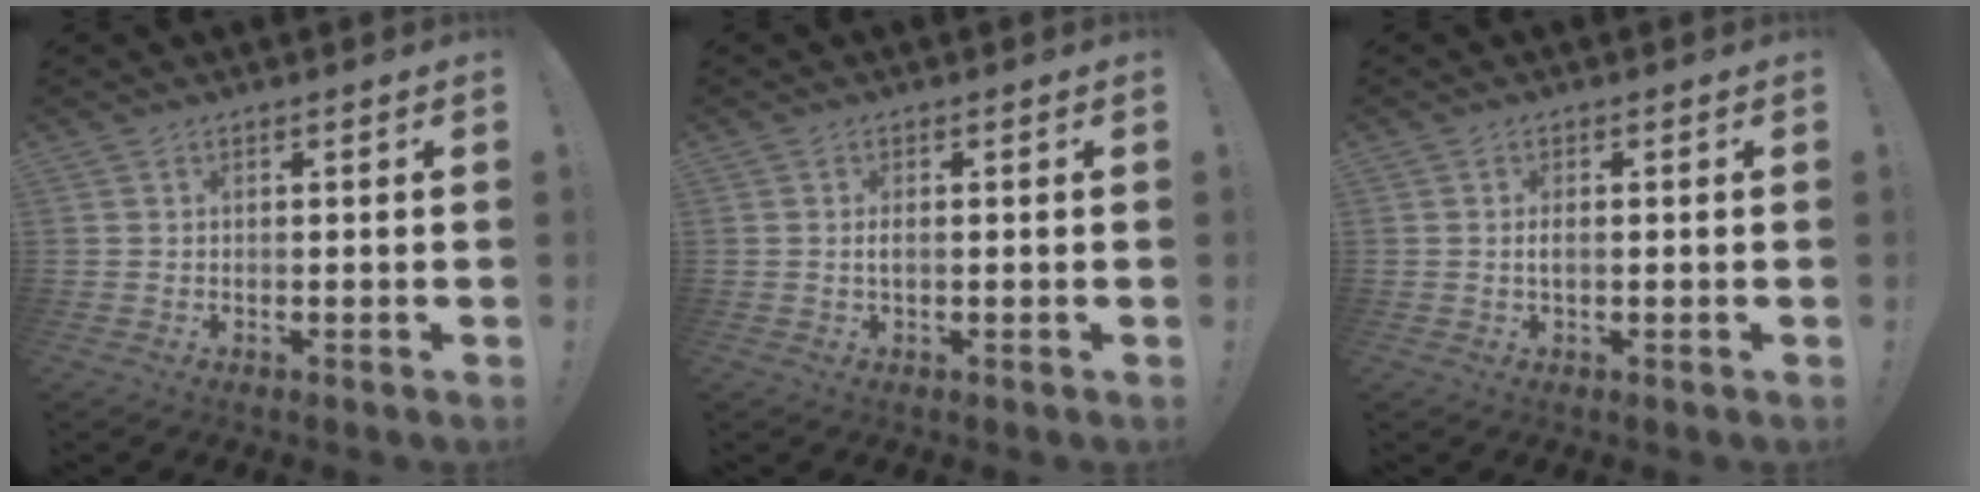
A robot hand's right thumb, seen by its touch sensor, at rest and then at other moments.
{"total": 1.5, "force": [-0.2, 0.4, 1.4], "torque": [-0.027, 0.001, -0.004]}
{"total": 1.6, "force": [-0.2, 0.5, 1.5], "torque": [-0.020, -0.002, -0.006]}